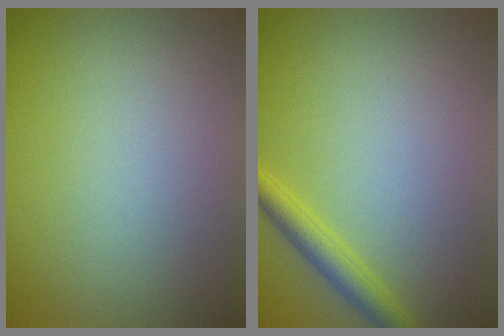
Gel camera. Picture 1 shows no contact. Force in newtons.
{"total": 2.4, "press": 2.4, "slide": 0.1}